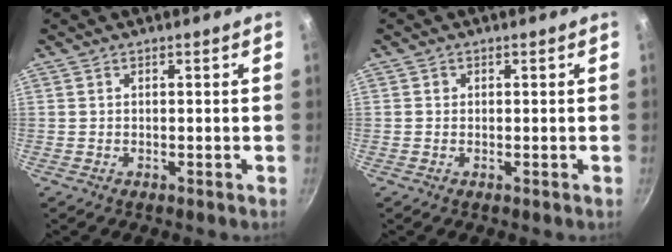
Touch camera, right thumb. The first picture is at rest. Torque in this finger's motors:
{"motor_torque": [-0.35, 0.10, -0.11, 0.59, -0.02]}